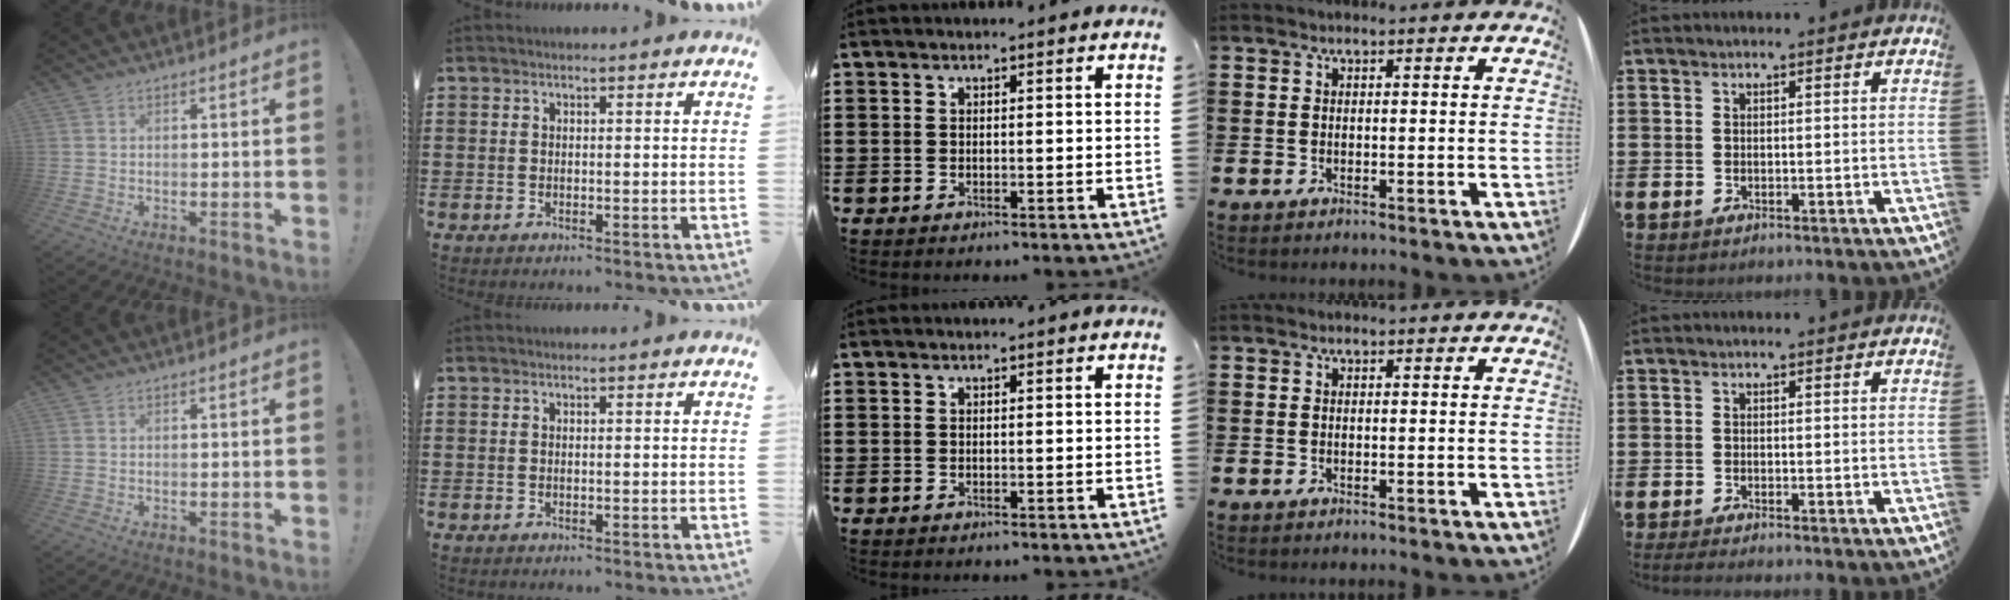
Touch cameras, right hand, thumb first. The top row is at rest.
{}